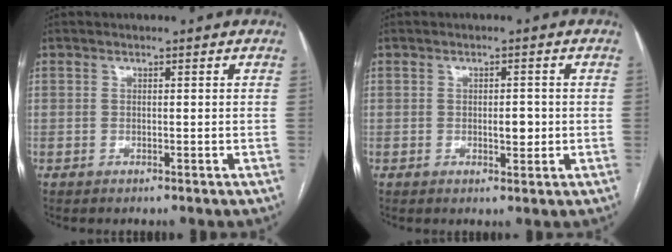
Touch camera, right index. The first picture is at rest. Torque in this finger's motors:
{"motor_torque": [0.54, 0.09, 0.17, 0.04]}